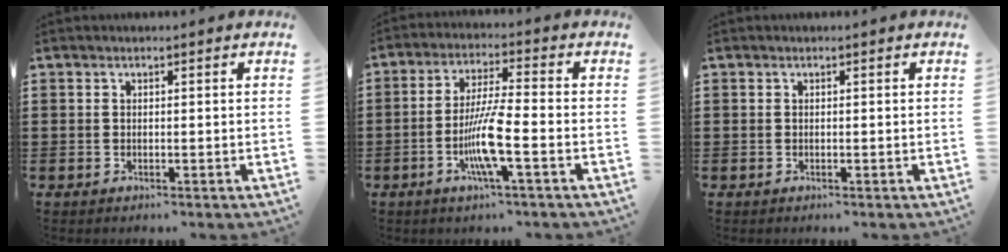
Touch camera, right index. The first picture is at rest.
{"total": 8.2, "force": [-2.7, 0.9, 7.7], "torque": [-0.161, -0.015, -0.057]}
{"total": 0.0}